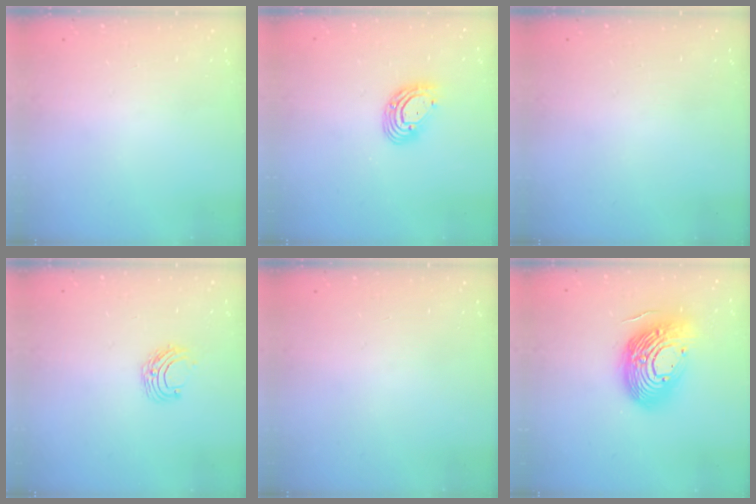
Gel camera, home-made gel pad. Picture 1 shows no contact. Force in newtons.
{"total": 9.6, "press": 9.4, "slide": 1.9}
{"total": 0.0}
{"total": 6.0, "press": 5.9, "slide": 0.6}
{"total": 0.0}
{"total": 20.9, "press": 20.8, "slide": 1.8}